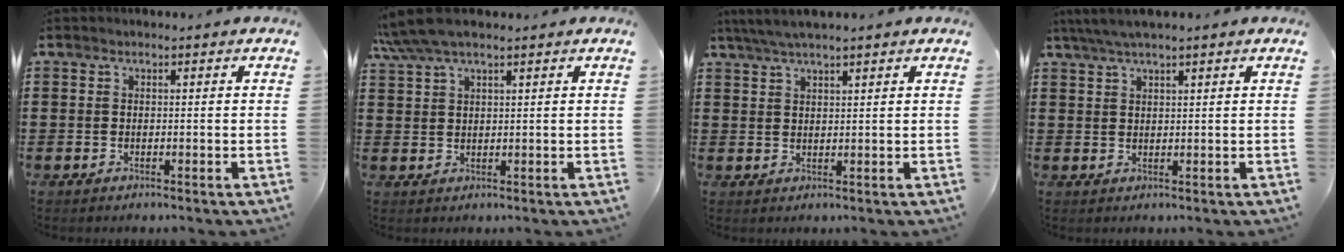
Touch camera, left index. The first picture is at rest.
{"total": 4.4, "force": [3.4, 0.8, 2.7], "torque": [-0.061, 0.002, 0.063]}
{"total": 3.1, "force": [2.5, 0.1, 1.7], "torque": [-0.038, 0.002, 0.047]}
{"total": 2.9, "force": [2.3, 0.2, 1.8], "torque": [-0.039, 0.003, 0.042]}